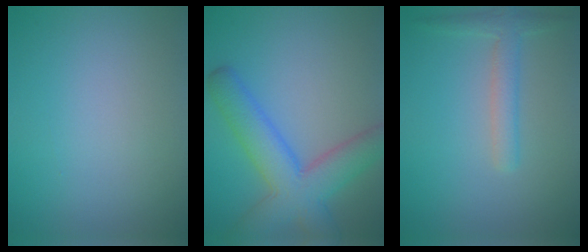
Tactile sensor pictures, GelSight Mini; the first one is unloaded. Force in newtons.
{"total": 7.1, "press": 7.1, "slide": 0.3}
{"total": 2.4, "press": 2.4, "slide": 0.1}